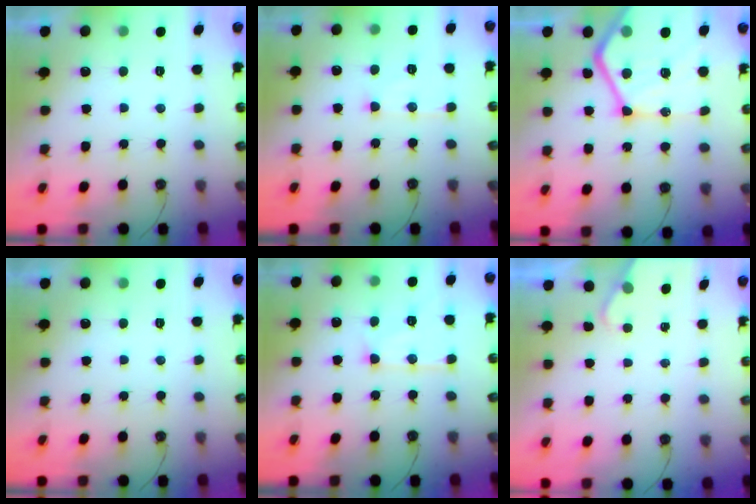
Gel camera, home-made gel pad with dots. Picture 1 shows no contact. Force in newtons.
{"total": 7.1, "press": 7.1, "slide": 0.6}
{"total": 26.9, "press": 26.8, "slide": 2.9}
{"total": 0.0}
{"total": 9.6, "press": 9.6, "slide": 0.9}
{"total": 1.7, "press": 1.7, "slide": 0.3}